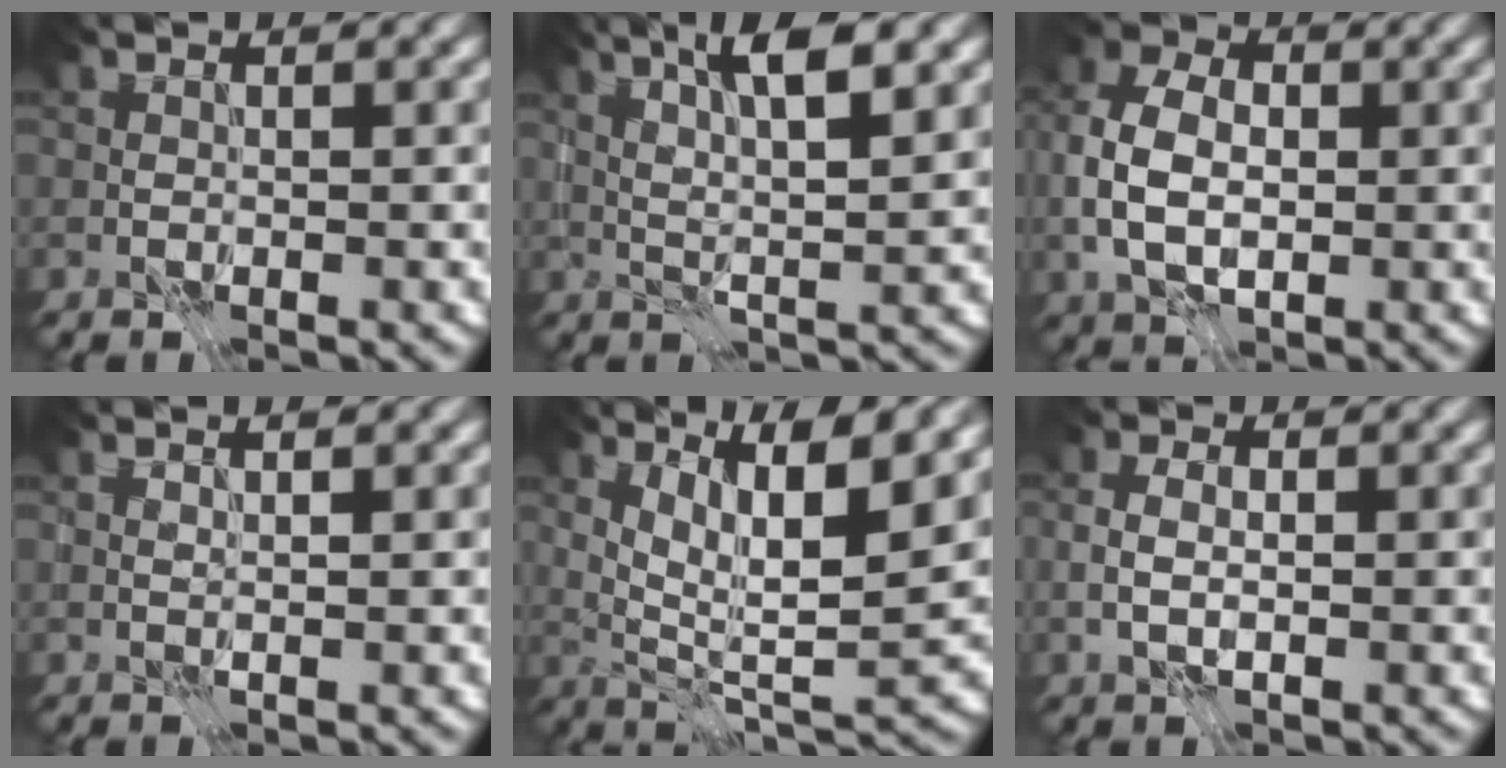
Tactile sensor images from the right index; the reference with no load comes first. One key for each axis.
{"total": 6.1, "fx": 2.8, "fy": 1.3, "fz": 5.3, "tx": -0.084, "ty": 0.007, "tz": 0.046}
{"total": 6.2, "fx": -0.3, "fy": 4.2, "fz": 4.5, "tx": -0.103, "ty": 0.004, "tz": -0.011}
{"total": 1.3, "fx": 0.9, "fy": 0.3, "fz": 1.0, "tx": -0.014, "ty": -0.004, "tz": 0.003}
{"total": 8.8, "fx": 4.0, "fy": 2.0, "fz": 7.6, "tx": -0.124, "ty": -0.004, "tz": 0.075}
{"total": 2.1, "fx": -0.1, "fy": 1.3, "fz": 1.7, "tx": -0.039, "ty": 0.002, "tz": -0.001}